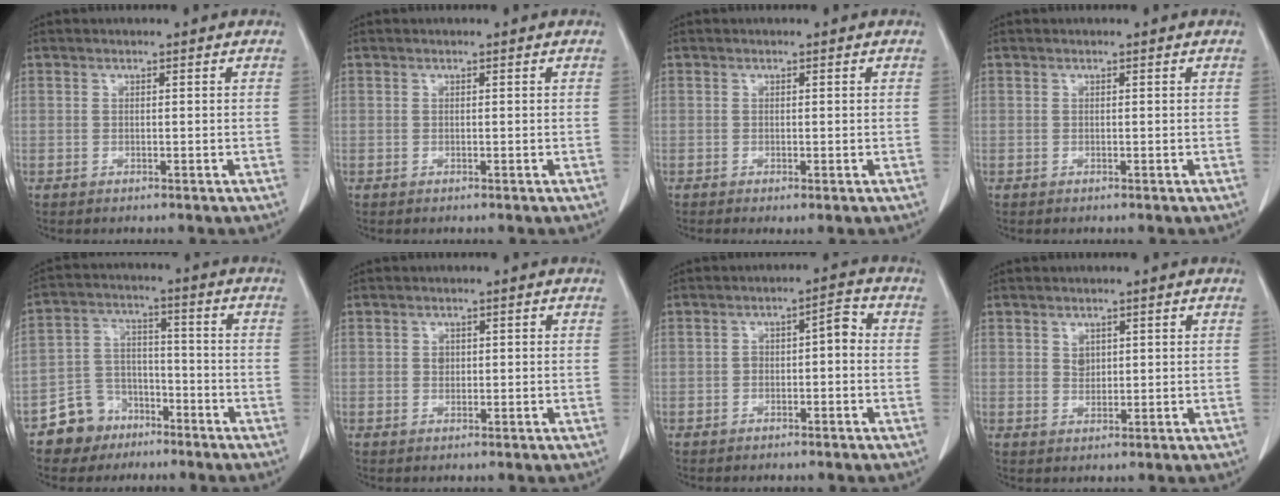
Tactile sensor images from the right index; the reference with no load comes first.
{"total": 0.0}
{"total": 1.2, "force": [-0.4, 0.2, 1.2], "torque": [-0.019, -0.004, -0.002]}
{"total": 0.0}
{"total": 8.0, "force": [-5.3, 5.8, 1.0], "torque": [-0.020, 0.018, -0.091]}
{"total": 1.2, "force": [0.2, 1.0, 0.7], "torque": [-0.008, 0.005, 0.006]}
{"total": 3.5, "force": [-0.6, 1.5, 3.2], "torque": [-0.043, 0.025, -0.008]}
{"total": 1.8, "force": [0.8, 1.4, 0.9], "torque": [-0.011, 0.000, 0.018]}